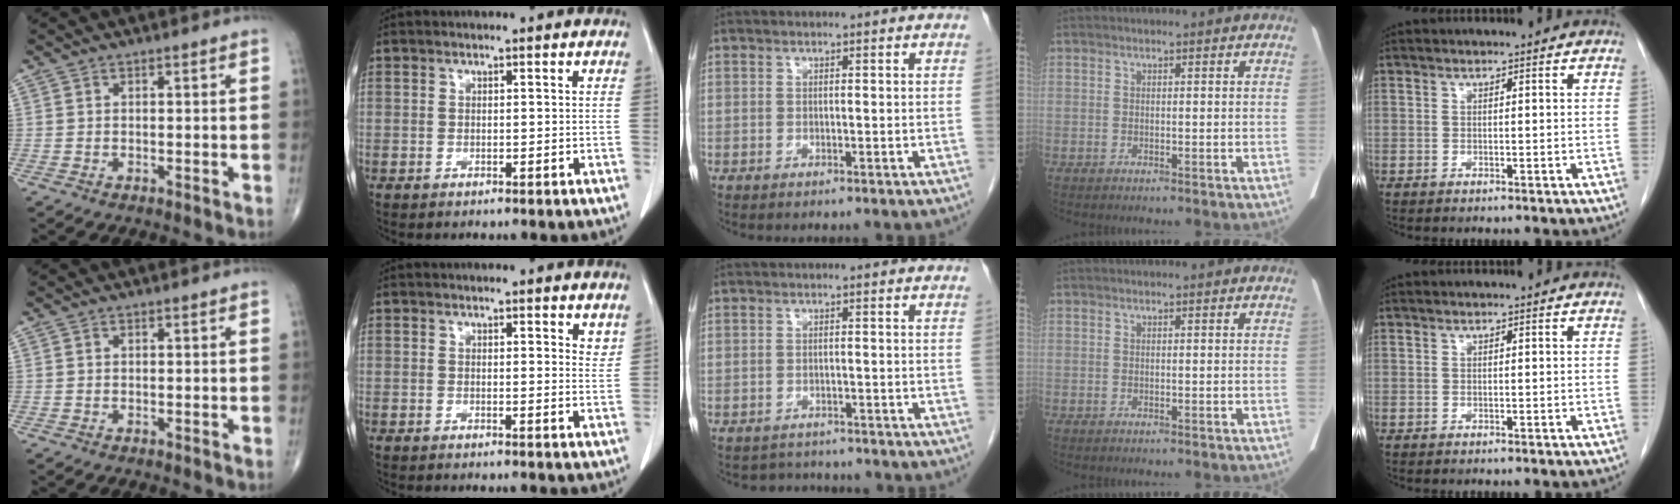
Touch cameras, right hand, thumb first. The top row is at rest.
{"index": {"total": 2.7, "force": [2.2, 0.8, 1.4], "torque": [-0.013, -0.012, 0.020]}, "middle": {"total": 3.2, "force": [-3.0, 1.1, -0.4], "torque": [0.006, 0.001, -0.041]}}